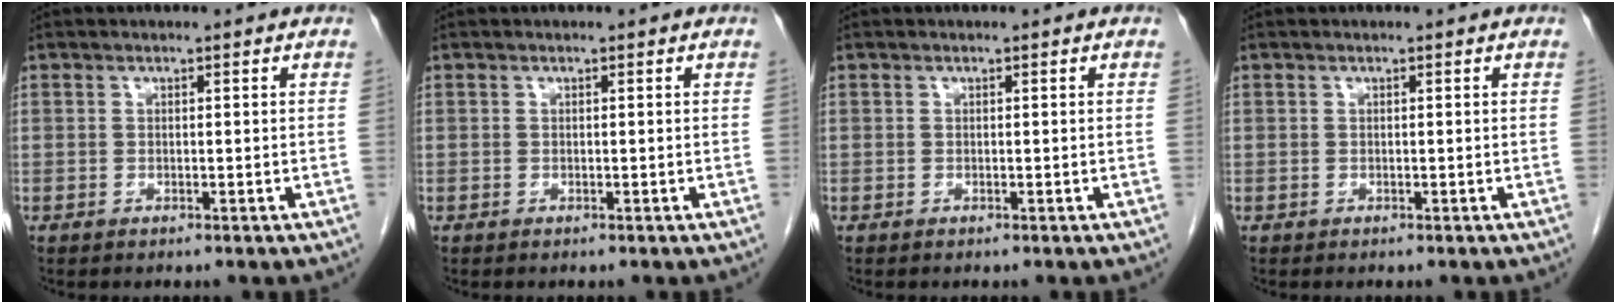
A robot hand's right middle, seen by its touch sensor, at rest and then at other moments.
{"total": 0.0}
{"total": 0.0}
{"total": 0.0}